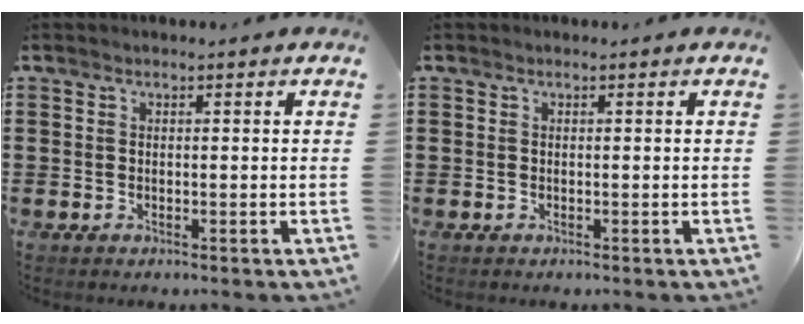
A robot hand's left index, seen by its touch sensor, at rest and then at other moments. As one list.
[{"total": 0.0}]